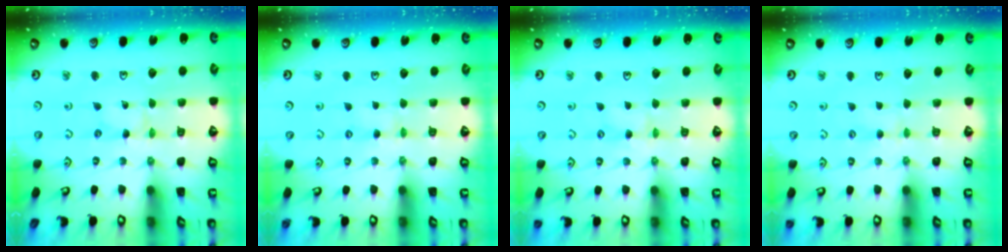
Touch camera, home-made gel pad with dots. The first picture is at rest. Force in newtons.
{"total": 2.3, "press": 2.3, "slide": 0.4}
{"total": 3.6, "press": 3.6, "slide": 0.5}
{"total": 1.5, "press": 1.5, "slide": 0.3}